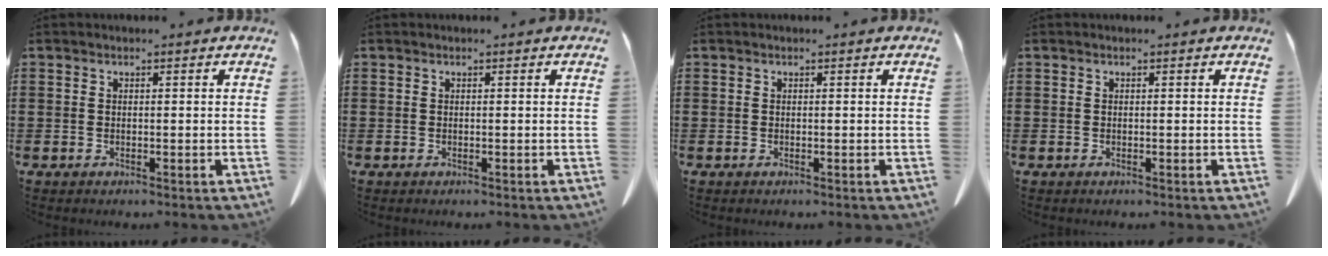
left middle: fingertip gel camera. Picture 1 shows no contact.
{"total": 0.0}
{"total": 0.0}
{"total": 0.0}